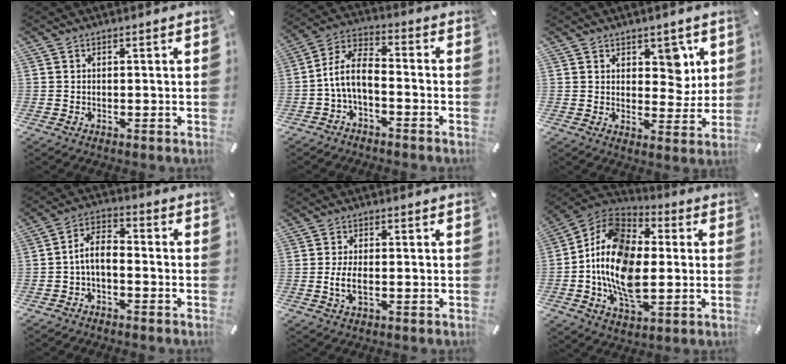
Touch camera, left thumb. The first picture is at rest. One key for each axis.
{"total": 8.2, "fx": -2.7, "fy": 4.2, "fz": 6.5, "tx": -0.137, "ty": 0.004, "tz": -0.051}
{"total": 7.1, "fx": 3.2, "fy": 4.9, "fz": 4.0, "tx": -0.028, "ty": -0.017, "tz": 0.047}
{"total": 6.3, "fx": -2.2, "fy": 3.5, "fz": 4.7, "tx": -0.101, "ty": 0.012, "tz": -0.045}
{"total": 4.2, "fx": -0.7, "fy": 1.8, "fz": 3.8, "tx": -0.085, "ty": -0.004, "tz": -0.016}
{"total": 18.0, "fx": -2.3, "fy": 11.6, "fz": 13.6, "tx": -0.297, "ty": 0.000, "tz": -0.051}